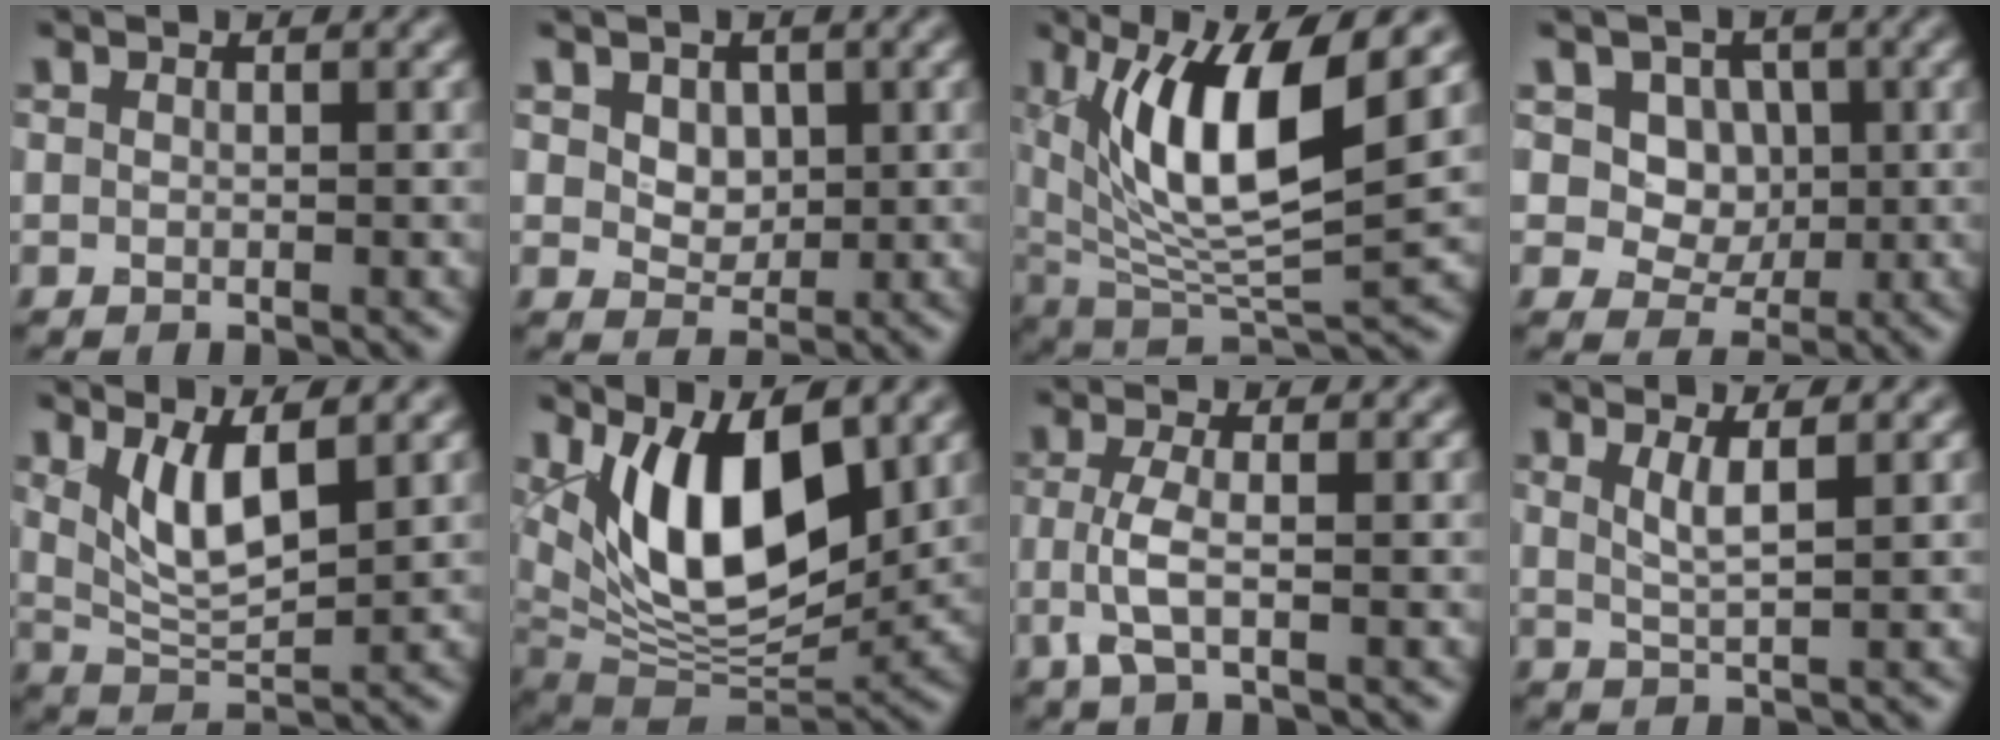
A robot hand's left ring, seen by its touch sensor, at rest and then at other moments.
{"total": 2.8, "force": [1.1, 2.1, 1.4], "torque": [-0.036, -0.009, 0.028]}
{"total": 10.8, "force": [3.9, 3.2, 9.5], "torque": [-0.171, -0.008, 0.076]}
{"total": 7.9, "force": [2.8, 6.3, 3.8], "torque": [-0.059, 0.012, 0.025]}
{"total": 4.7, "force": [2.0, 1.4, 4.0], "torque": [-0.083, -0.010, 0.044]}
{"total": 11.5, "force": [3.8, 5.3, 9.5], "torque": [-0.151, -0.014, 0.066]}
{"total": 2.9, "force": [-0.7, 0.8, 2.8], "torque": [-0.067, -0.001, -0.017]}
{"total": 2.5, "force": [1.1, 0.6, 2.2], "torque": [-0.037, -0.003, 0.020]}